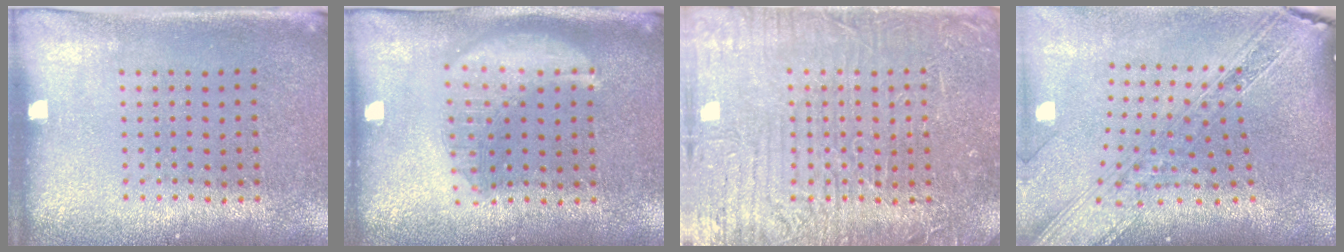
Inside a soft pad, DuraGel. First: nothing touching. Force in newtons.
{"total": 2.8, "press": 2.8, "slide": 0.3}
{"total": 4.5, "press": 4.5, "slide": 0.6}
{"total": 3.1, "press": 2.4, "slide": 2.1}